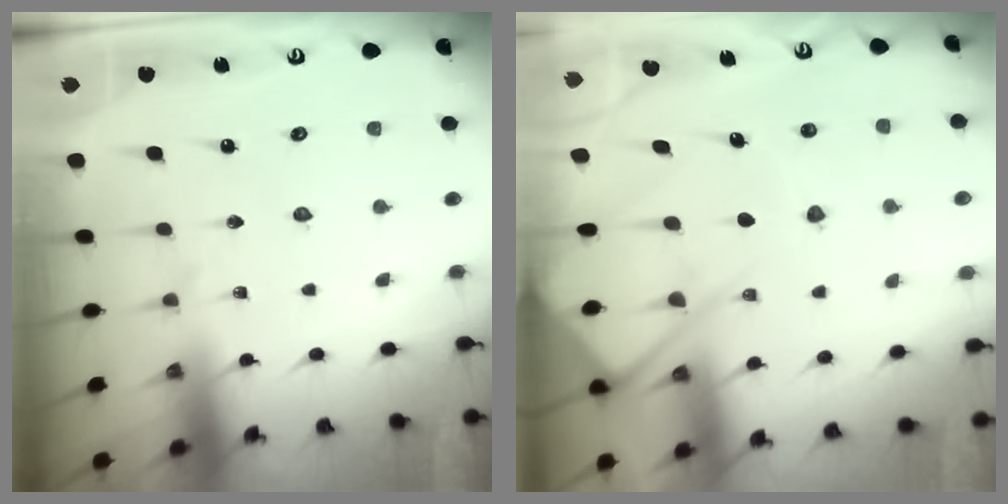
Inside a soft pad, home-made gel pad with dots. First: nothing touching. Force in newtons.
{"total": 13.2, "press": 13.2, "slide": 1.4}